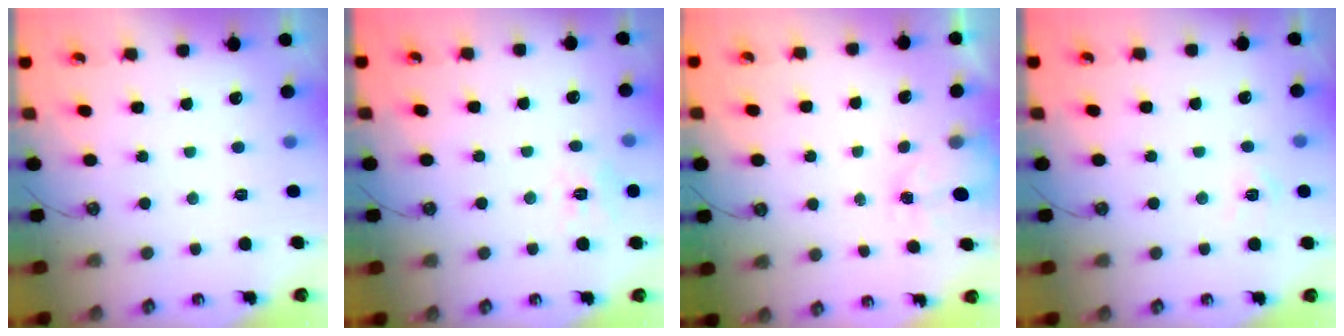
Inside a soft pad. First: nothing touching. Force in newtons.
{"total": 7.5, "press": 7.5, "slide": 0.7}
{"total": 1.6, "press": 1.6, "slide": 0.3}
{"total": 4.9, "press": 4.9, "slide": 0.4}